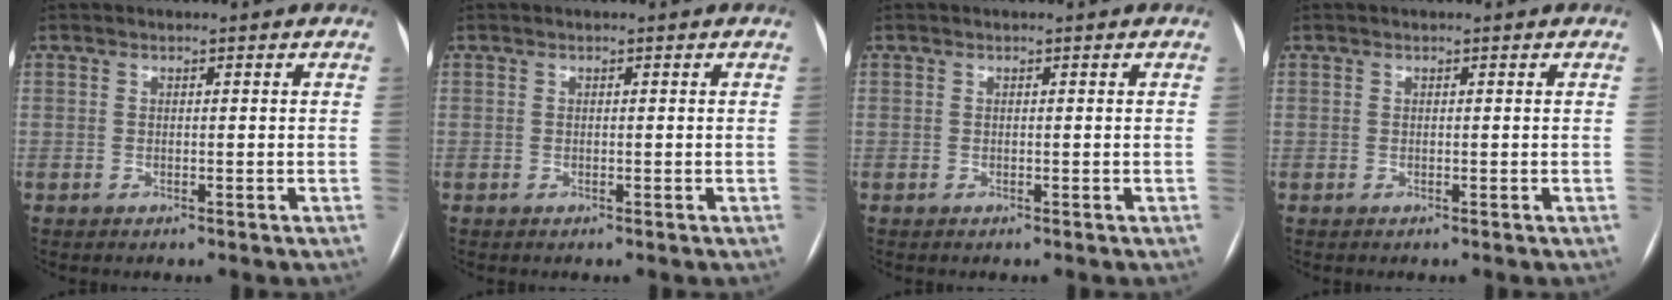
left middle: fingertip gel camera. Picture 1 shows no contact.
{"total": 0.0}
{"total": 0.0}
{"total": 0.0}